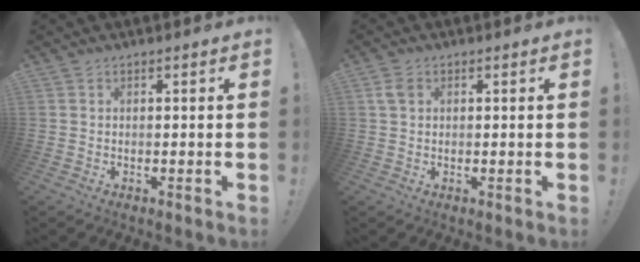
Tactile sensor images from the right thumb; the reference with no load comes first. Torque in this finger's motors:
{"motor_torque": [0.26, 0.65, 0.37, 0.12, 0.04]}